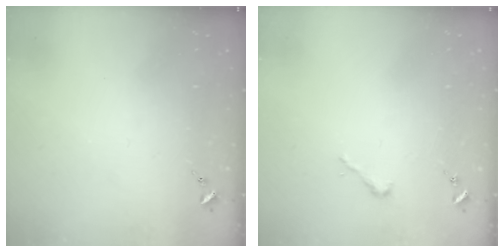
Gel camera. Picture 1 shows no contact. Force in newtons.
{"total": 2.5, "press": 2.5, "slide": 0.2}